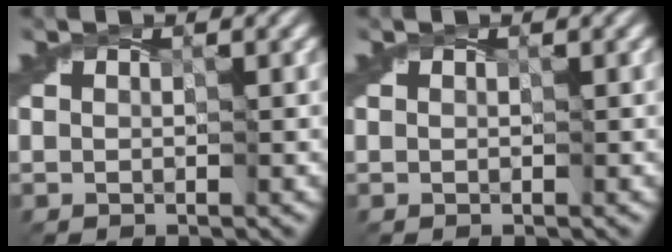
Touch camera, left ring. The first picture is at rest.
{"total": 0.0}